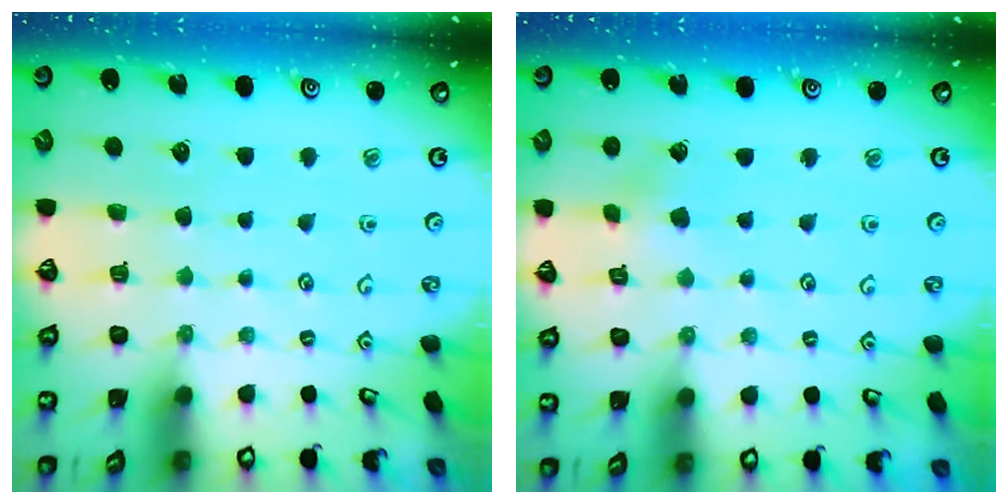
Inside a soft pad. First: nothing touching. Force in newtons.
{"total": 2.2, "press": 2.2, "slide": 0.1}